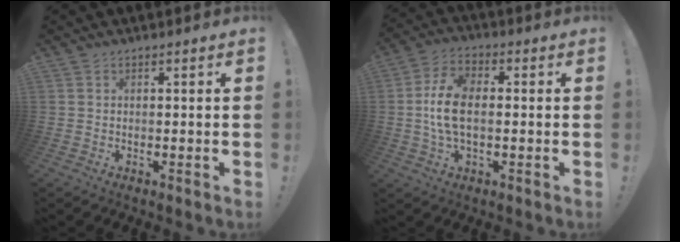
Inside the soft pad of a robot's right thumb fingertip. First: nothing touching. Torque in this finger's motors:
{"motor_torque": [0.85, 0.75, 1.27, -0.26, 0.42]}